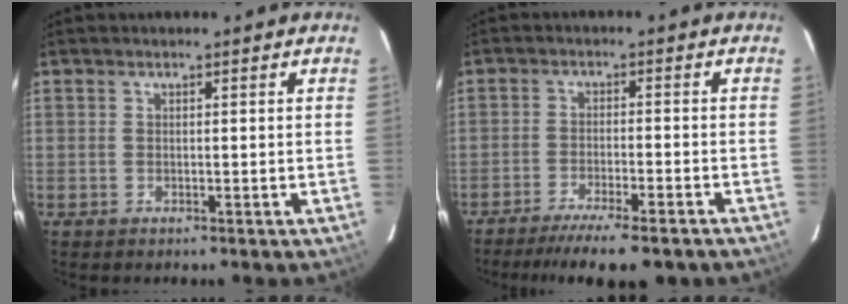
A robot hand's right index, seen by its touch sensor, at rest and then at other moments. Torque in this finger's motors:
{"motor_torque": [1.14, -1.00, 0.57, 0.12]}